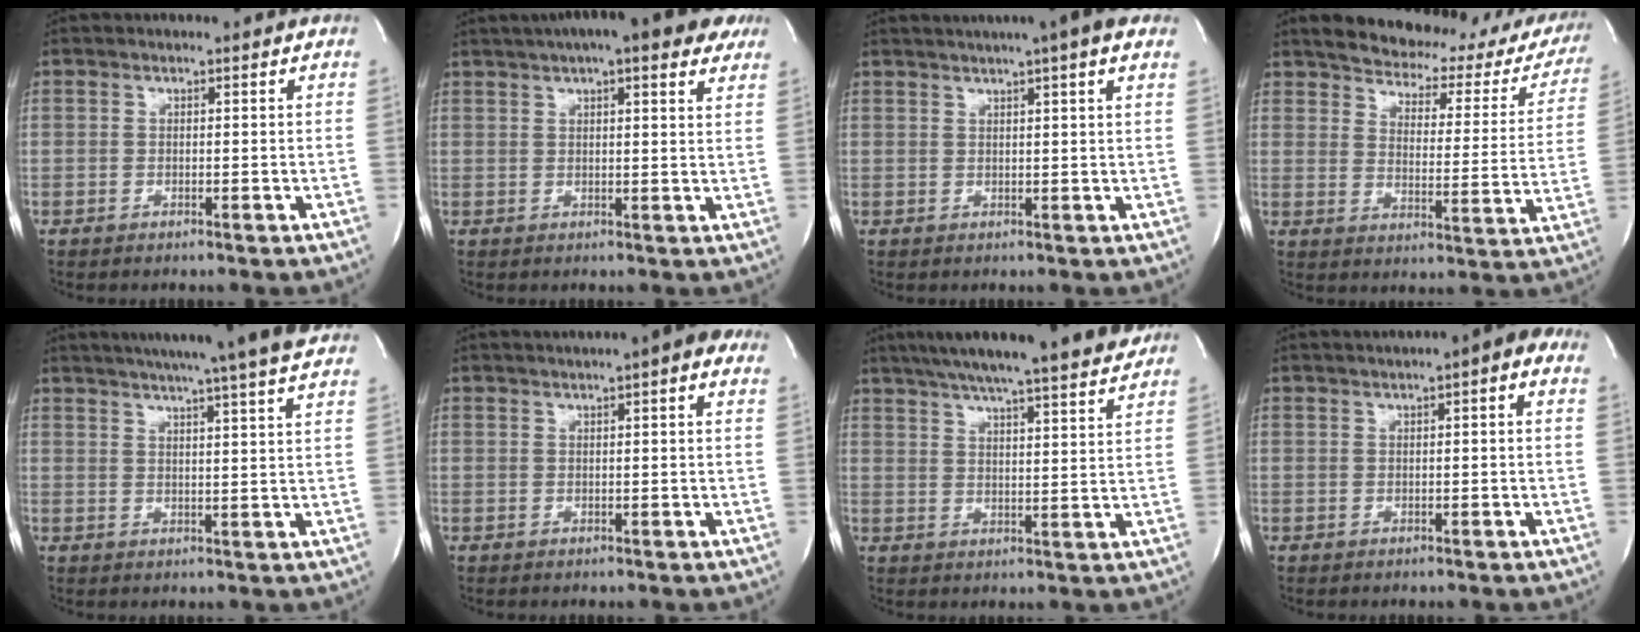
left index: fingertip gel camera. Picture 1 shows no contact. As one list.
[{"total": 15.6, "force": [11.1, 3.3, 10.4], "torque": [-0.163, 0.040, 0.139]}, {"total": 8.7, "force": [6.3, 0.2, 6.1], "torque": [-0.092, 0.026, 0.071]}, {"total": 21.9, "force": [19.1, 7.3, 7.8], "torque": [-0.097, -0.034, 0.217]}, {"total": 20.4, "force": [17.6, -0.6, 10.3], "torque": [-0.168, -0.004, 0.222]}, {"total": 7.5, "force": [4.8, 0.8, 5.6], "torque": [-0.078, 0.024, 0.055]}, {"total": 19.9, "force": [17.3, 0.8, 9.7], "torque": [-0.161, 0.004, 0.233]}, {"total": 6.0, "force": [3.0, 0.8, 5.1], "torque": [-0.068, 0.021, 0.036]}]